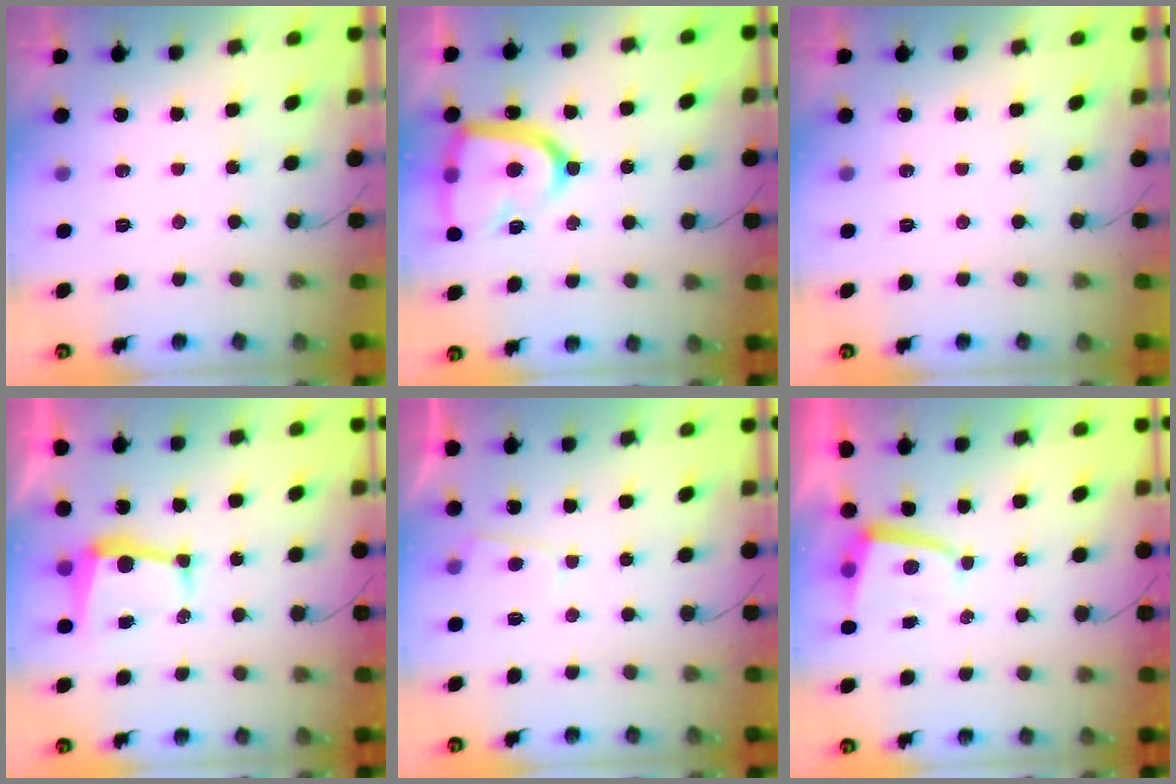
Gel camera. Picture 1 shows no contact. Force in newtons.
{"total": 19.7, "press": 19.6, "slide": 1.6}
{"total": 0.0}
{"total": 6.8, "press": 6.8, "slide": 0.3}
{"total": 2.3, "press": 2.3, "slide": 0.2}
{"total": 2.6, "press": 2.6, "slide": 0.4}